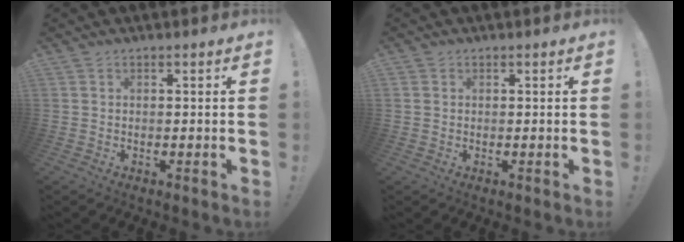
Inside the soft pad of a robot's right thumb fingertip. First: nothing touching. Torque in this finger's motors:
{"motor_torque": [0.05, -0.06, -0.34, 0.24, 0.10]}